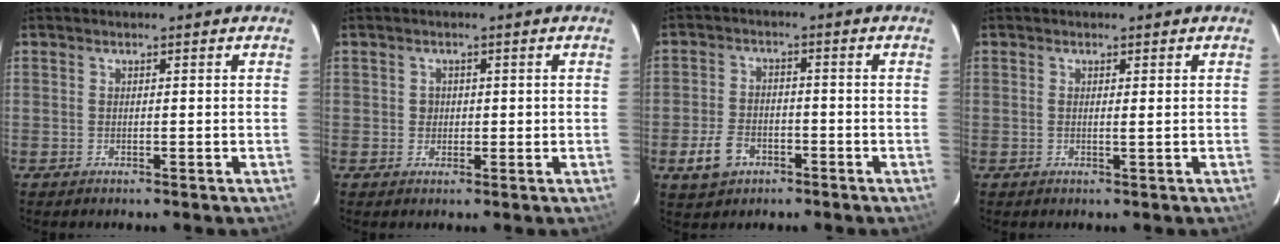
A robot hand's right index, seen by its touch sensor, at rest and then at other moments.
{"total": 1.7, "force": [0.2, 1.6, 0.6], "torque": [-0.010, 0.003, 0.004]}
{"total": 5.7, "force": [-2.8, 4.0, 3.0], "torque": [-0.071, 0.003, -0.042]}
{"total": 0.7, "force": [0.2, 0.0, 0.7], "torque": [-0.015, -0.001, 0.001]}